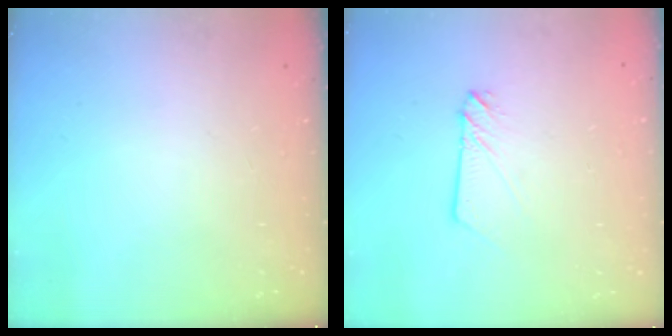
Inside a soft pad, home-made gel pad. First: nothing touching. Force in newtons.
{"total": 2.9, "press": 2.9, "slide": 0.4}